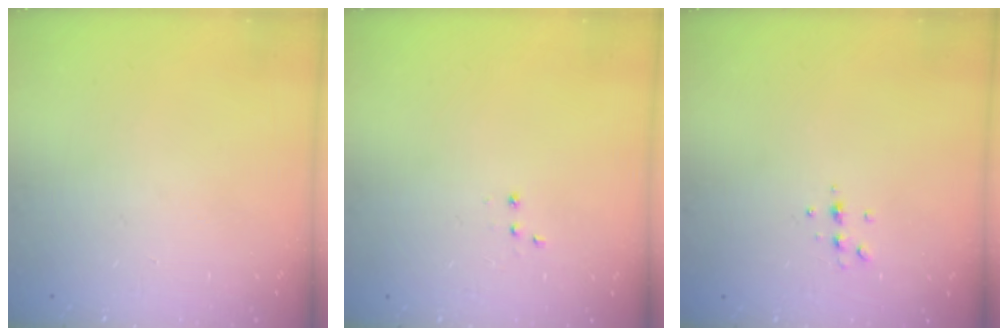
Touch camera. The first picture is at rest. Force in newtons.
{"total": 3.0, "press": 2.9, "slide": 0.7}
{"total": 4.7, "press": 4.6, "slide": 1.0}